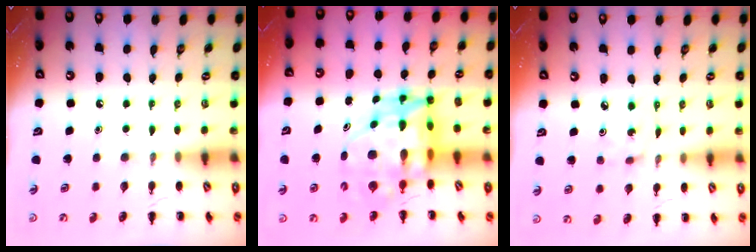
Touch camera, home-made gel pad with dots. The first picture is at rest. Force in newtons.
{"total": 12.5, "press": 12.0, "slide": 3.4}
{"total": 1.0, "press": 1.0, "slide": 0.3}